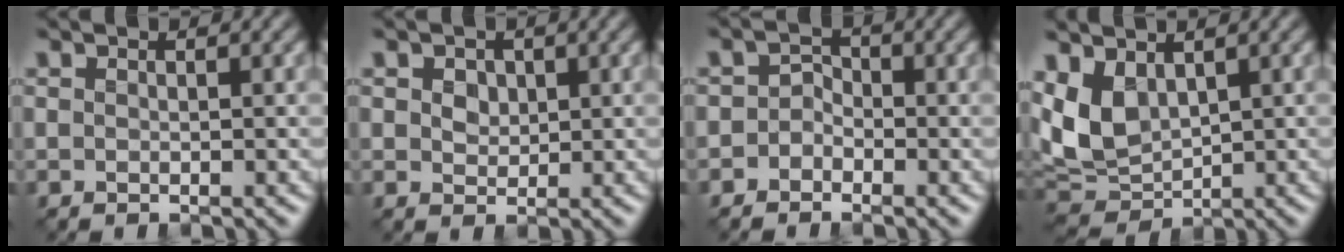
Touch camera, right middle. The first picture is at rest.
{"total": 2.2, "force": [0.8, 1.7, 1.2], "torque": [-0.028, 0.008, 0.004]}
{"total": 1.6, "force": [-1.0, 1.2, 0.4], "torque": [0.001, 0.002, -0.027]}
{"total": 6.2, "force": [1.5, 4.0, 4.5], "torque": [-0.107, -0.005, 0.026]}